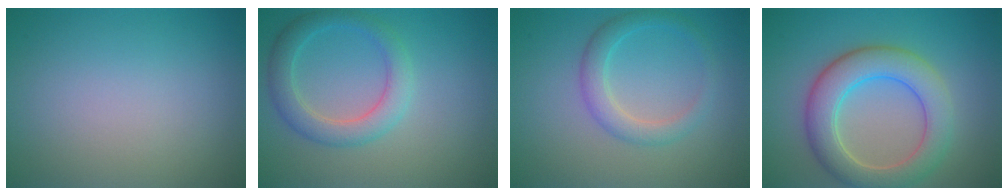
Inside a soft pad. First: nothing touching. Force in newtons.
{"total": 3.5, "press": 3.5, "slide": 0.2}
{"total": 2.7, "press": 2.7, "slide": 0.1}
{"total": 6.4, "press": 6.4, "slide": 0.7}